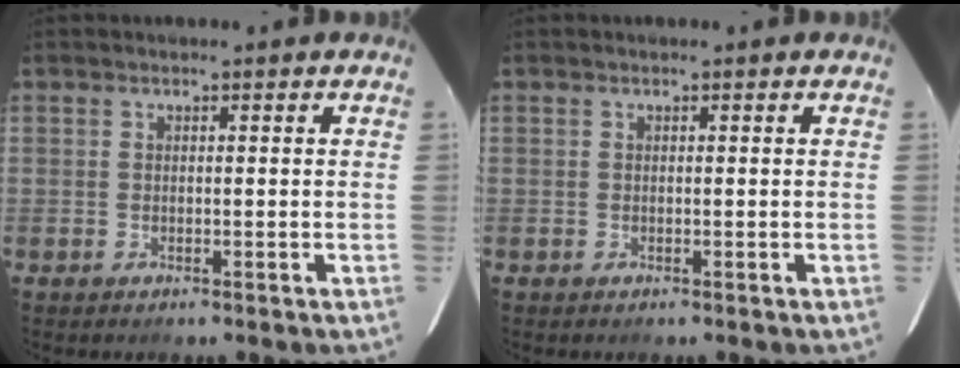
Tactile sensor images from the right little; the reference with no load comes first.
{"total": 0.0}